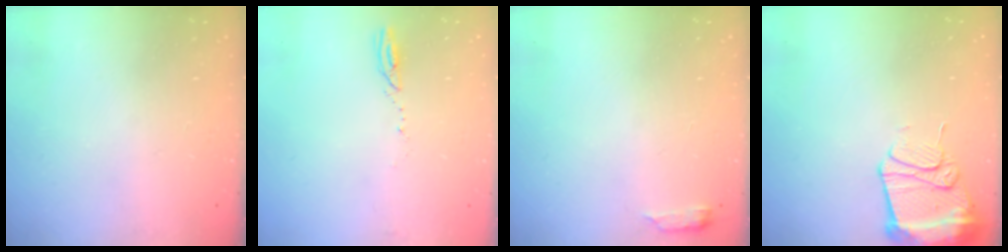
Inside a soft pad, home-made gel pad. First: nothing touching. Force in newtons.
{"total": 2.6, "press": 2.6, "slide": 0.3}
{"total": 2.6, "press": 2.6, "slide": 0.5}
{"total": 13.2, "press": 13.2, "slide": 1.4}